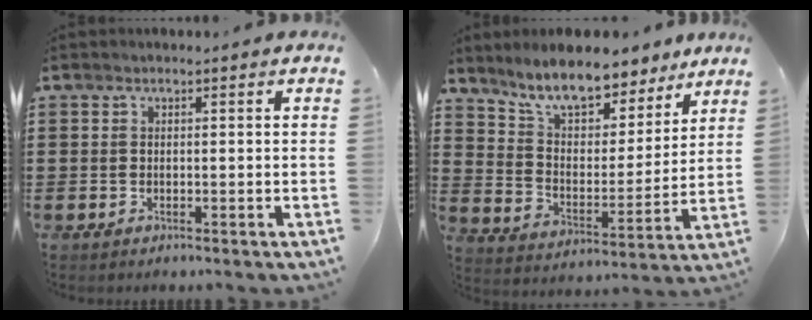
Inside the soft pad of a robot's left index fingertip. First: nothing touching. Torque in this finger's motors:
{"motor_torque": [1.11, -1.02, 0.96, 0.21]}